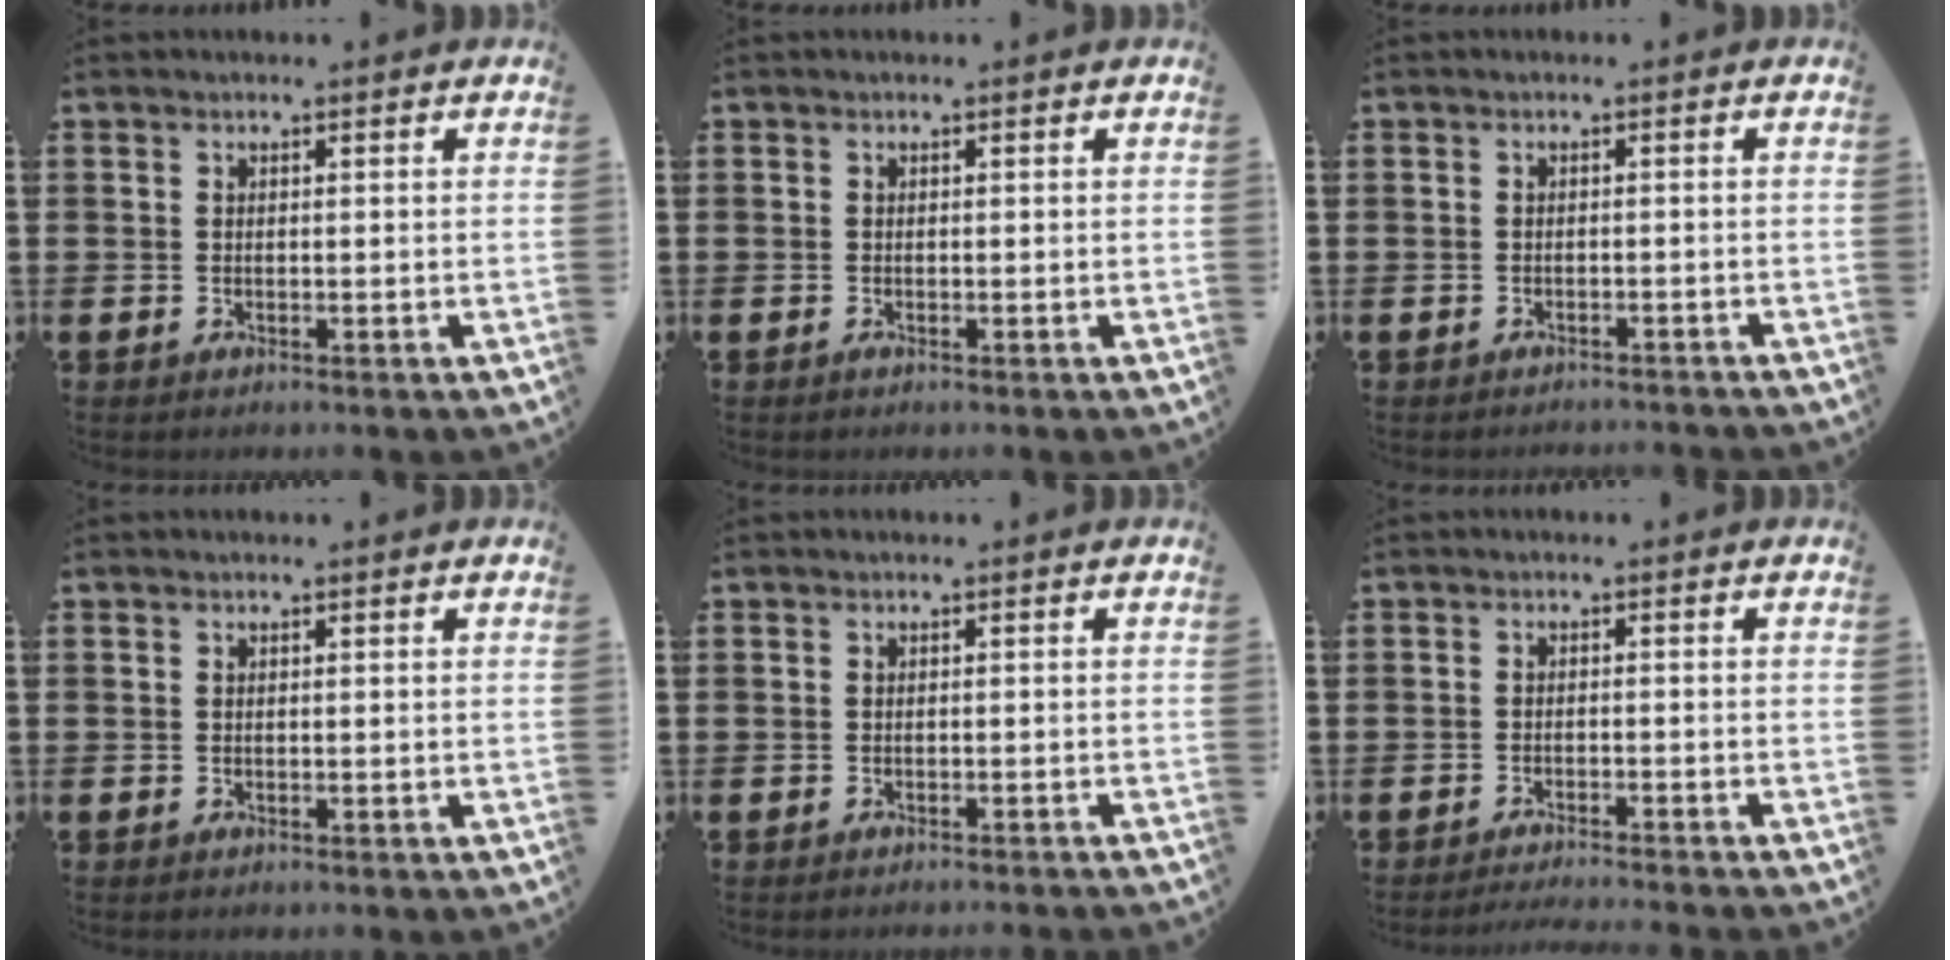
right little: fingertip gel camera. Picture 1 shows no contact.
{"total": 0.0}
{"total": 0.8, "force": [-0.8, -0.1, 0.0], "torque": [-0.002, 0.001, -0.017]}
{"total": 0.0}
{"total": 0.6, "force": [-0.6, -0.2, 0.0], "torque": [0.001, 0.000, -0.013]}
{"total": 1.4, "force": [-1.4, -0.3, 0.3], "torque": [-0.003, 0.002, -0.028]}